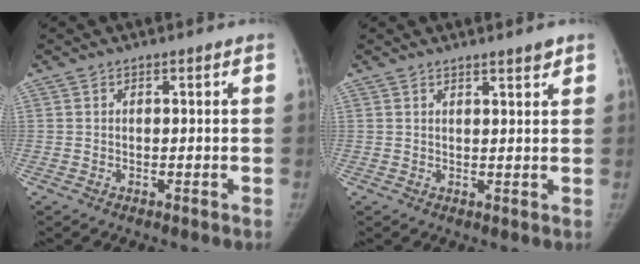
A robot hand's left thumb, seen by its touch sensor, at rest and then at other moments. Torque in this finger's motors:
{"motor_torque": [-0.11, -0.07, 0.06, 0.25, -0.03]}